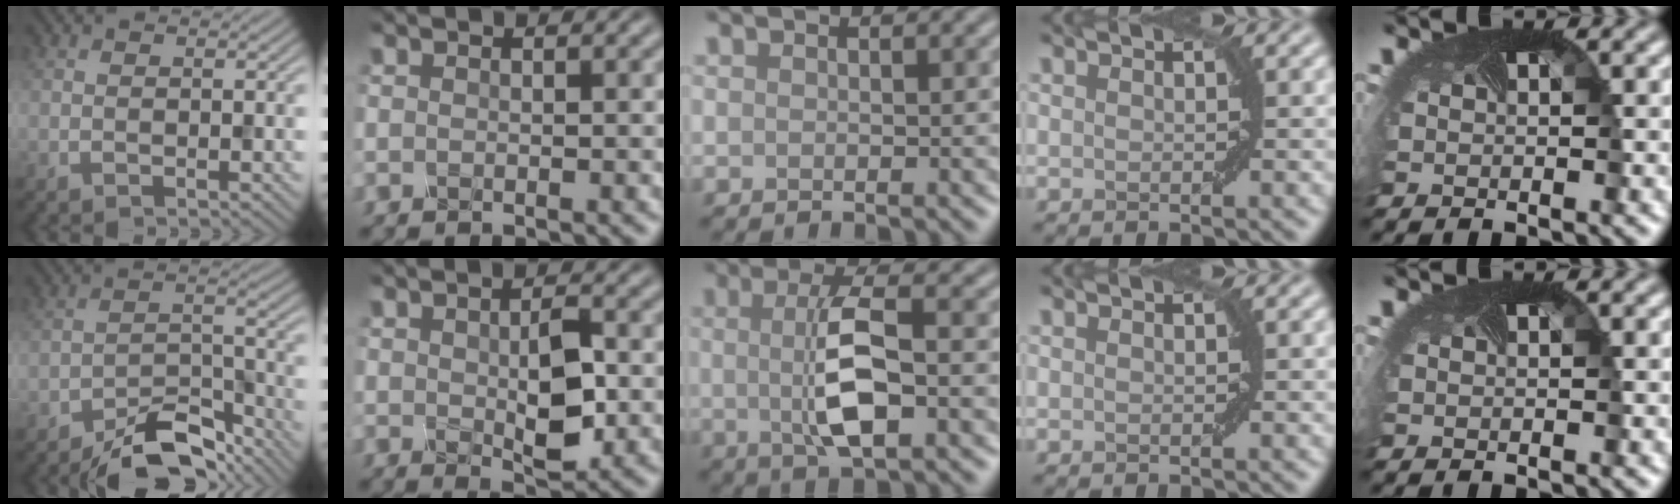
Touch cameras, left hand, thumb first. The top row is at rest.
{"thumb": {"total": 8.0, "force": [-6.5, 2.6, 3.9], "torque": [-0.060, 0.008, -0.120]}, "index": {"total": 3.5, "force": [-0.1, 1.6, 3.2], "torque": [-0.064, -0.004, 0.009]}, "middle": {"total": 5.3, "force": [-0.5, 1.4, 5.1], "torque": [-0.104, -0.001, -0.007]}}